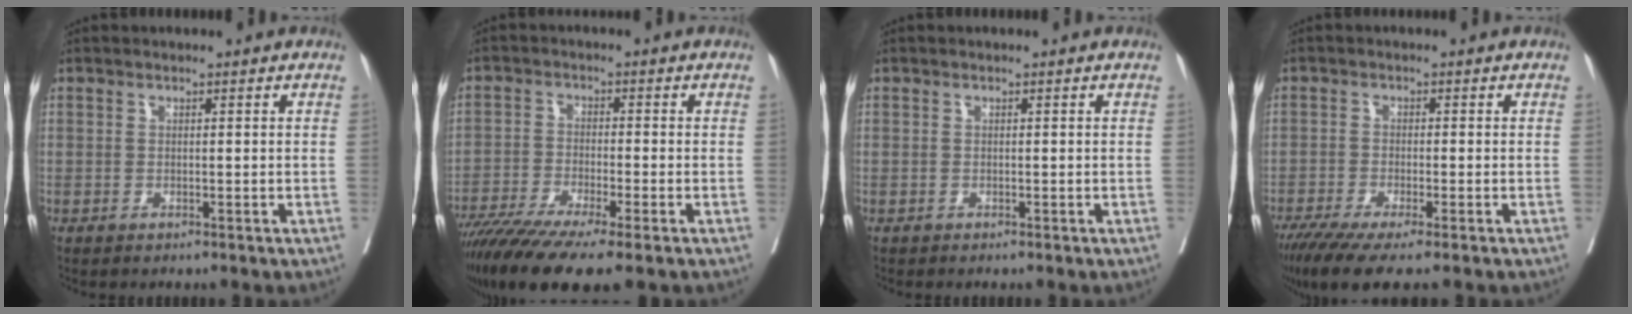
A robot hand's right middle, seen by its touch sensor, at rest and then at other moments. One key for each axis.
{"total": 12.7, "fx": -9.2, "fy": 0.9, "fz": 8.6, "tx": -0.153, "ty": -0.029, "tz": -0.154}
{"total": 0.0}
{"total": 7.8, "fx": -5.7, "fy": 0.7, "fz": 5.3, "tx": -0.084, "ty": -0.019, "tz": -0.097}